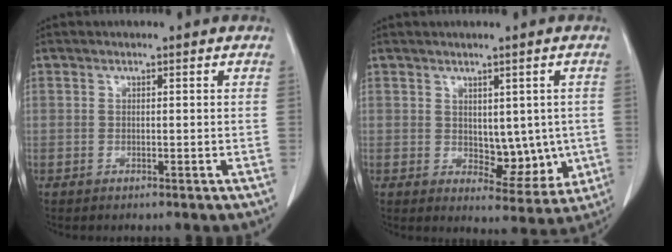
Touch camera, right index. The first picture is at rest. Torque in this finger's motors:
{"motor_torque": [0.14, 0.14, 0.03, 0.02]}